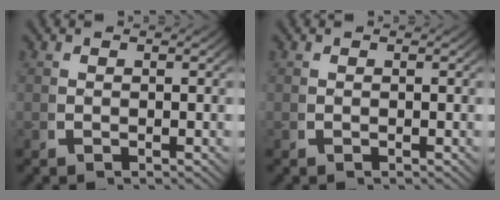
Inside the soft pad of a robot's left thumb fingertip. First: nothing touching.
{"total": 0.0}